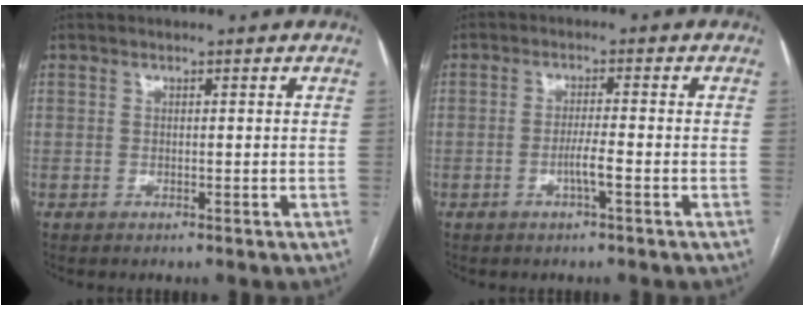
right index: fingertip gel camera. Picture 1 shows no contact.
{"total": 2.9, "force": [-1.2, -0.2, 2.6], "torque": [-0.047, -0.001, -0.023]}